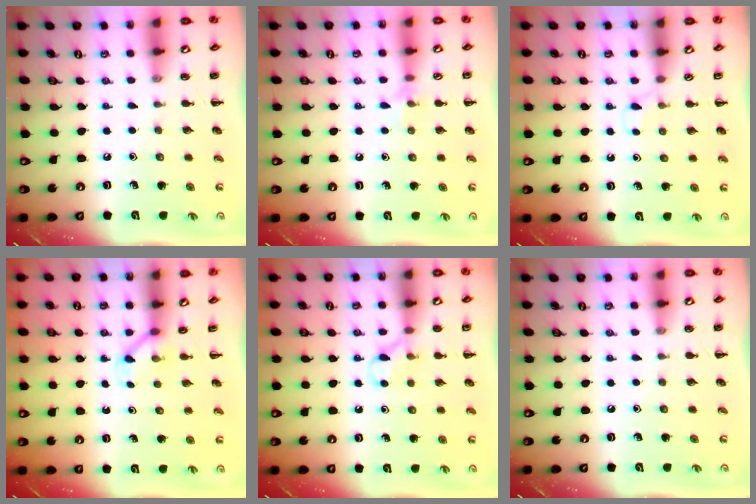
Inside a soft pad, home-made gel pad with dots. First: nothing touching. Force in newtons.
{"total": 5.3, "press": 5.1, "slide": 1.2}
{"total": 2.3, "press": 2.2, "slide": 0.8}
{"total": 2.8, "press": 2.7, "slide": 0.9}
{"total": 5.6, "press": 5.3, "slide": 1.8}
{"total": 0.0}